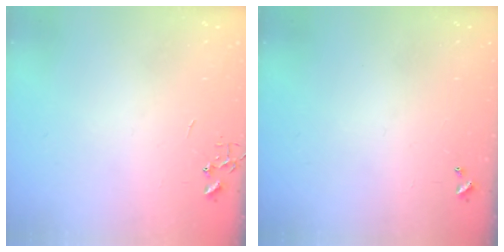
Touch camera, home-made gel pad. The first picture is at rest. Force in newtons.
{"total": 0.0}